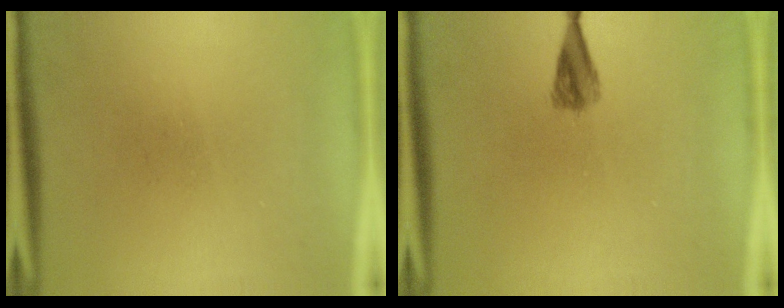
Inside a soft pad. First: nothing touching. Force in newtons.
{"total": 2.5}